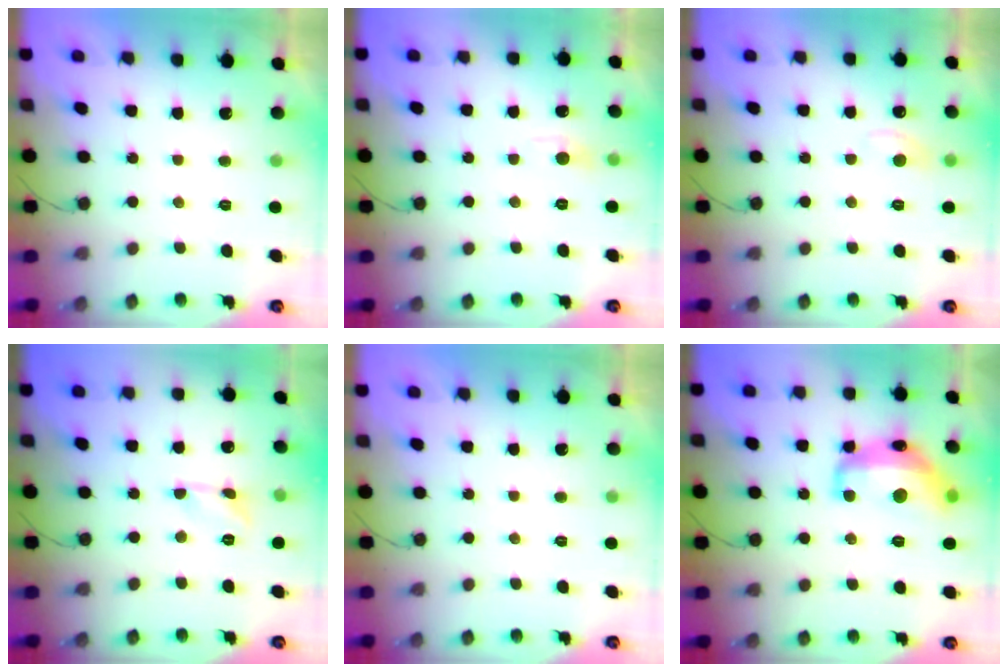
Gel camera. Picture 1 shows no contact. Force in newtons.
{"total": 5.2, "press": 5.1, "slide": 0.8}
{"total": 6.7, "press": 6.6, "slide": 0.8}
{"total": 2.3, "press": 2.3, "slide": 0.2}
{"total": 0.0}
{"total": 16.4, "press": 16.4, "slide": 0.9}